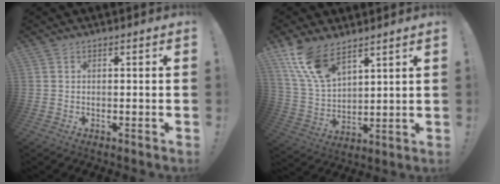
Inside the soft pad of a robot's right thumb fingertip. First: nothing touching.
{"total": 13.3, "force": [9.6, 5.9, 7.1], "torque": [-0.157, -0.049, 0.185]}